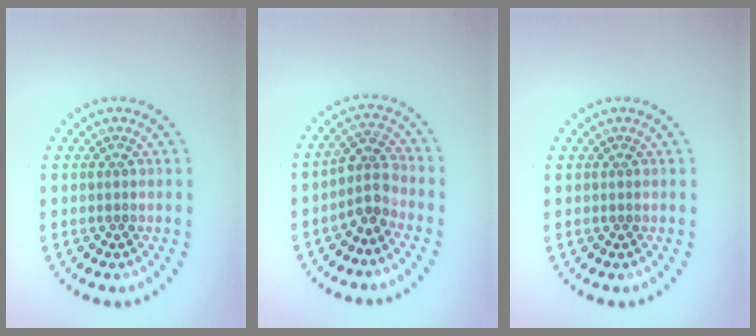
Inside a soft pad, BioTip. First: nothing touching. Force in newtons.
{"total": 2.7, "press": 2.2, "slide": 1.6}
{"total": 0.0}